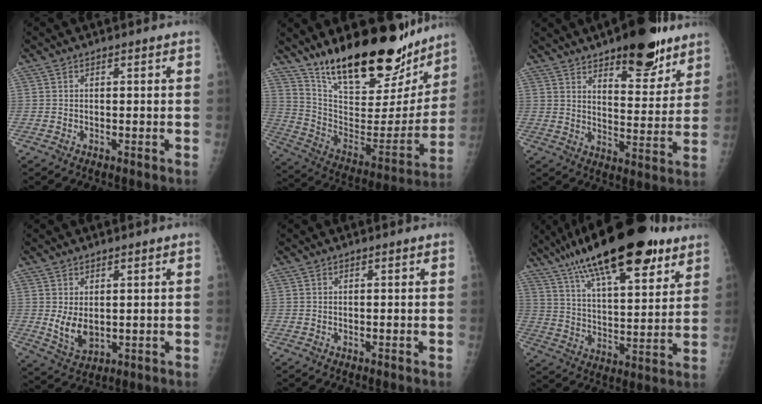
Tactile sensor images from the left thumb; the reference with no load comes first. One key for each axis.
{"total": 27.7, "fx": 21.1, "fy": 9.8, "fz": 15.0, "tx": -0.202, "ty": -0.100, "tz": 0.336}
{"total": 16.7, "fx": 11.3, "fy": 6.3, "fz": 10.6, "tx": -0.102, "ty": -0.064, "tz": 0.167}
{"total": 6.0, "fx": 1.1, "fy": 3.5, "fz": 4.8, "tx": -0.072, "ty": -0.020, "tz": 0.035}
{"total": 0.0}
{"total": 25.9, "fx": 16.6, "fy": 8.2, "fz": 18.1, "tx": -0.281, "ty": -0.032, "tz": 0.268}